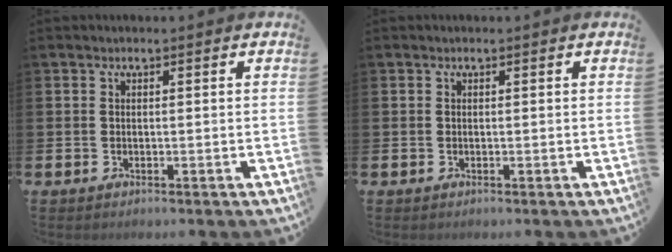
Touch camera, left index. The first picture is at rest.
{"total": 0.0}